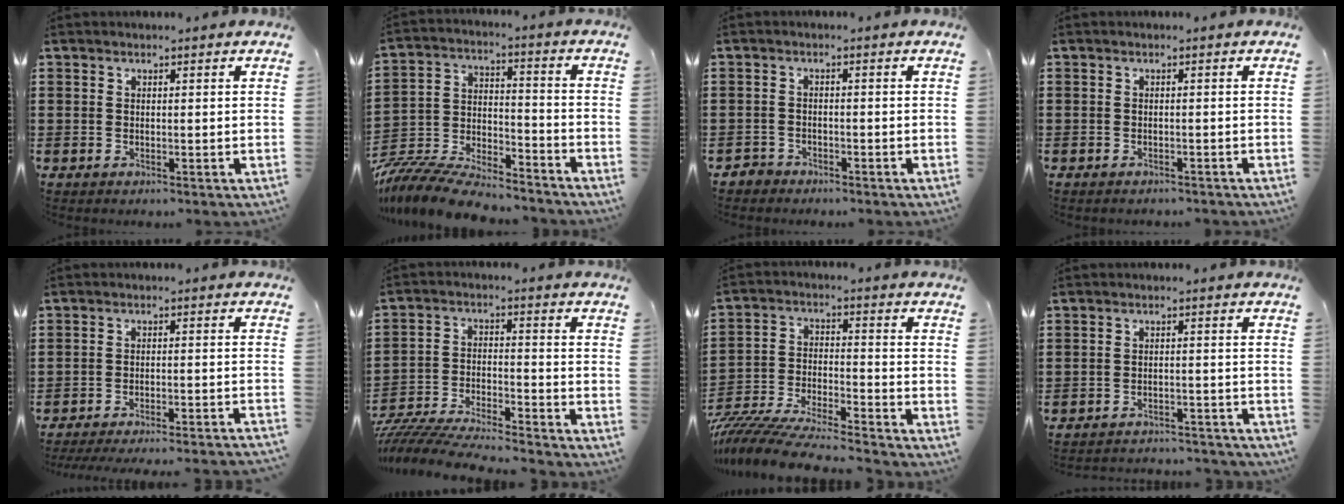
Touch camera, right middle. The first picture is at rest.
{"total": 10.8, "force": [-10.4, 1.5, 2.8], "torque": [-0.061, 0.020, -0.209]}
{"total": 1.8, "force": [-1.7, 0.6, -0.1], "torque": [-0.003, 0.002, -0.039]}
{"total": 0.8, "force": [-0.8, 0.1, 0.1], "torque": [-0.003, 0.000, -0.016]}
{"total": 4.1, "force": [-4.0, -0.4, 1.1], "torque": [-0.017, -0.005, -0.081]}
{"total": 7.5, "force": [-7.4, 0.2, 1.3], "torque": [-0.032, 0.001, -0.148]}
{"total": 9.0, "force": [-8.8, 0.3, 2.1], "torque": [-0.049, 0.003, -0.177]}
{"total": 2.9, "force": [-2.9, 0.0, 0.2], "torque": [-0.008, 0.003, -0.062]}